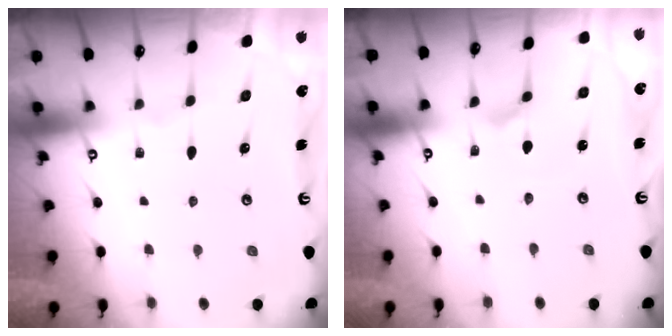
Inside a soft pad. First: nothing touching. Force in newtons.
{"total": 1.6, "press": 1.6, "slide": 0.1}